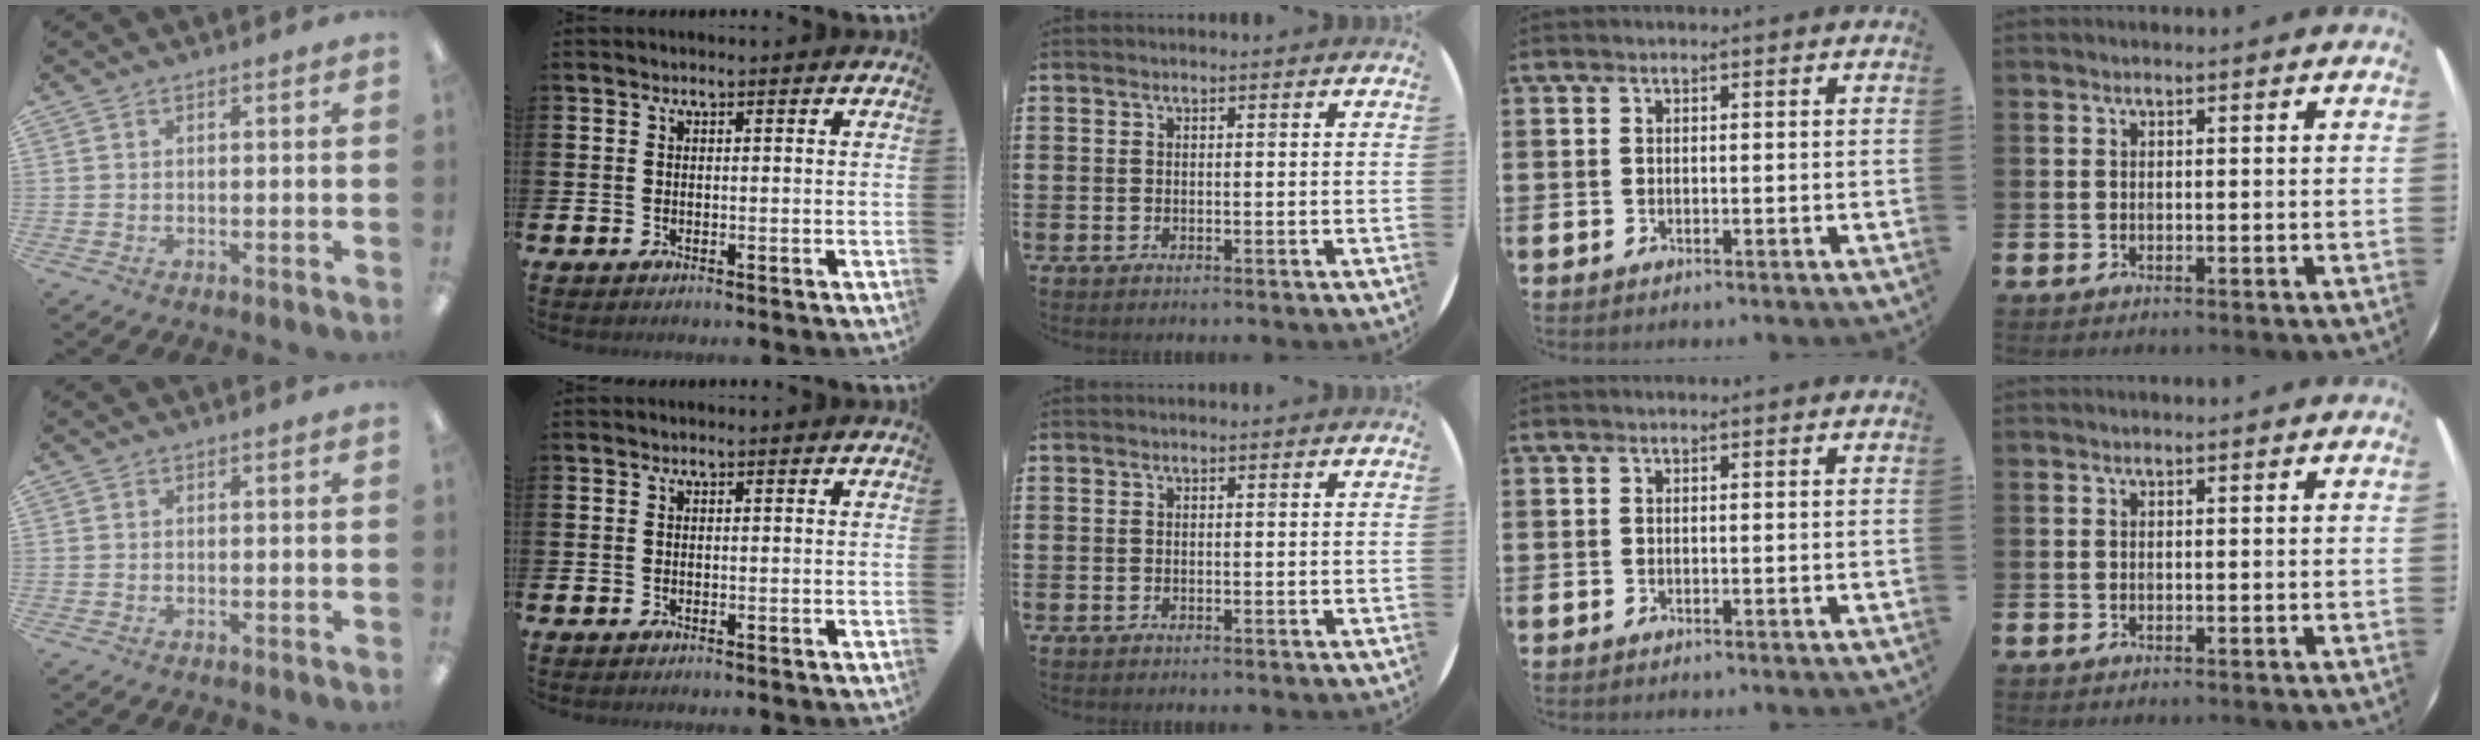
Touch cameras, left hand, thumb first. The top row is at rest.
{}